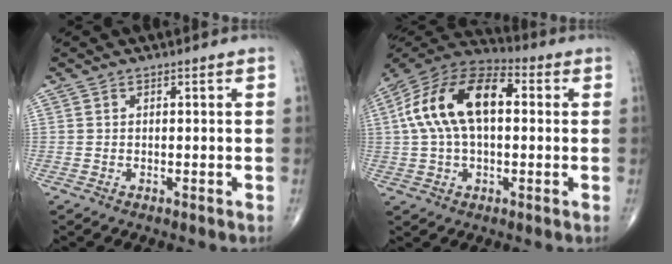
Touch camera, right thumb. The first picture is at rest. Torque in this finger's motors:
{"motor_torque": [0.43, 0.41, 0.79, -0.08, 0.43]}